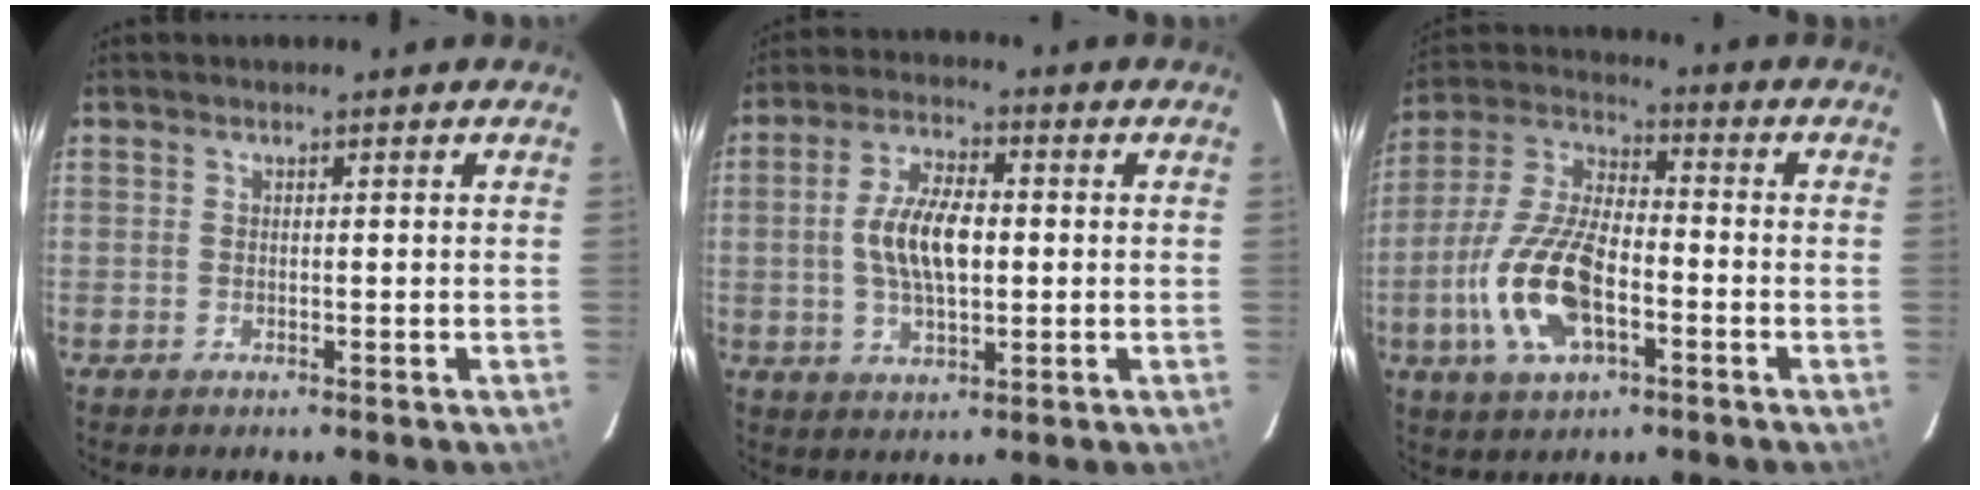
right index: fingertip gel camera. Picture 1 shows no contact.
{"total": 9.7, "force": [0.0, 4.4, 8.6], "torque": [-0.167, 0.009, 0.001]}
{"total": 15.7, "force": [-5.0, 7.2, 13.0], "torque": [-0.285, -0.001, -0.094]}